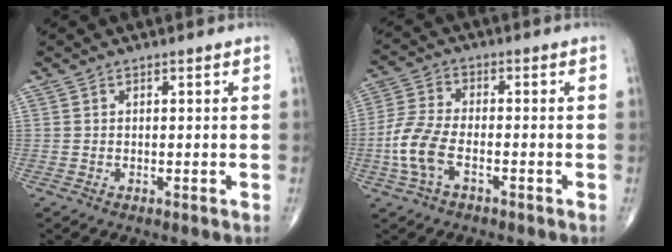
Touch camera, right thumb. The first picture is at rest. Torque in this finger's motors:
{"motor_torque": [0.36, -0.02, 0.83, -0.14, 0.25]}